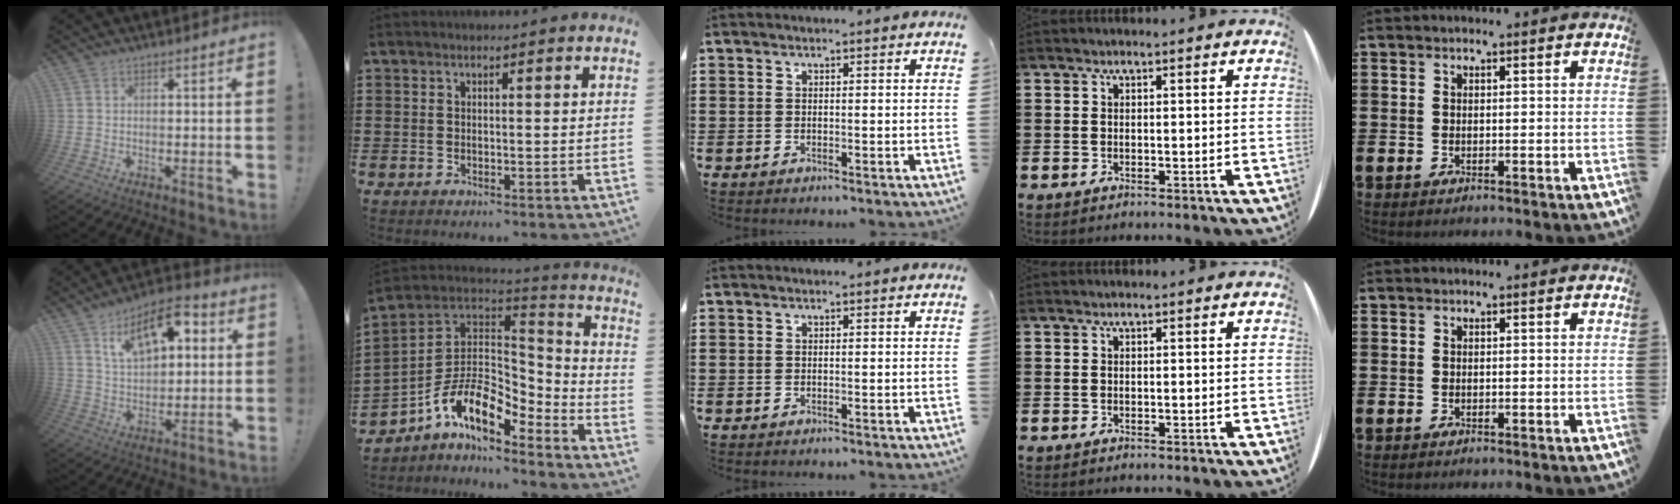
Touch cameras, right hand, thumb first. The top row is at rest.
{"thumb": {"total": 14.0, "force": [6.5, 7.5, 9.9], "torque": [-0.152, -0.020, 0.114]}, "index": {"total": 10.7, "force": [-4.9, 6.1, 7.3], "torque": [-0.168, -0.006, -0.095]}}